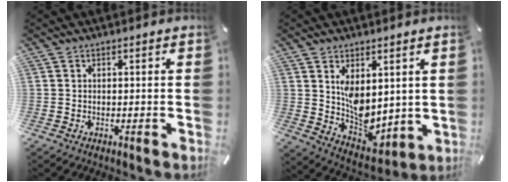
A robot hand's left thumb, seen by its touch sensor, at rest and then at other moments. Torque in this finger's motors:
{"motor_torque": [1.90, 2.07, 0.96, -0.80, 0.45]}